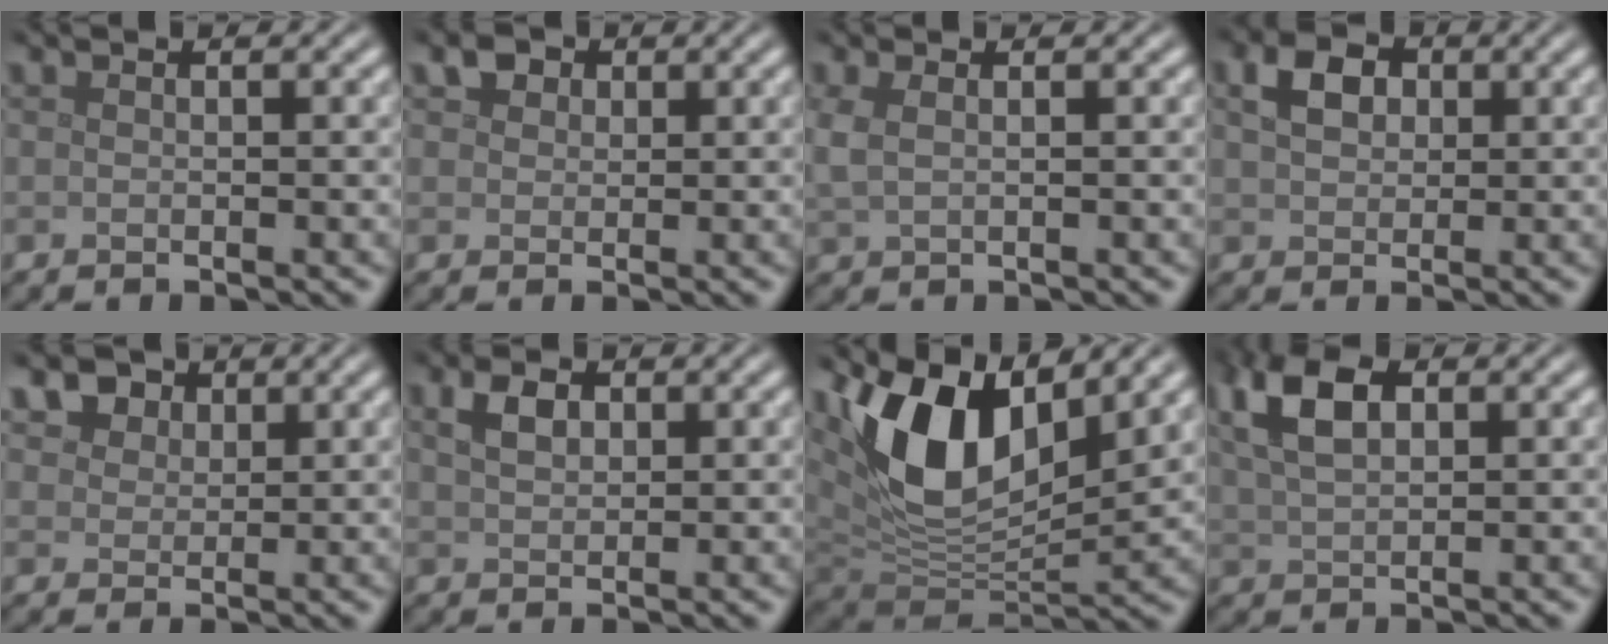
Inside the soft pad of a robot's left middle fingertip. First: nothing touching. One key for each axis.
{"total": 1.9, "fx": 1.1, "fy": 1.4, "fz": 0.8, "tx": -0.015, "ty": 0.003, "tz": 0.016}
{"total": 1.7, "fx": 0.6, "fy": 0.8, "fz": 1.4, "tx": -0.036, "ty": 0.003, "tz": 0.014}
{"total": 3.2, "fx": 1.1, "fy": 2.3, "fz": 1.9, "tx": -0.040, "ty": 0.008, "tz": 0.015}
{"total": 6.2, "fx": 3.7, "fy": 4.1, "fz": 2.7, "tx": -0.072, "ty": 0.010, "tz": 0.057}
{"total": 2.4, "fx": 1.1, "fy": 1.5, "fz": 1.6, "tx": -0.035, "ty": 0.006, "tz": 0.021}
{"total": 10.8, "fx": 4.6, "fy": 5.5, "fz": 8.1, "tx": -0.159, "ty": -0.005, "tz": 0.082}
{"total": 5.6, "fx": 2.4, "fy": 3.0, "fz": 4.1, "tx": -0.093, "ty": 0.012, "tz": 0.043}